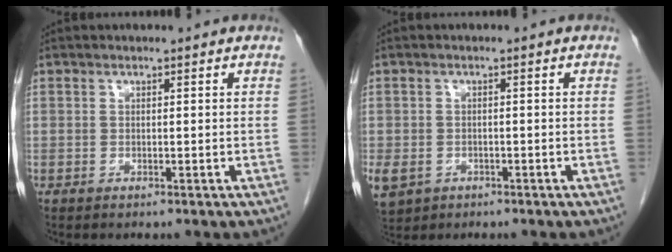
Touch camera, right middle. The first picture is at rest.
{"total": 7.3, "force": [-3.2, 5.9, 2.9], "torque": [-0.089, -0.005, -0.042]}